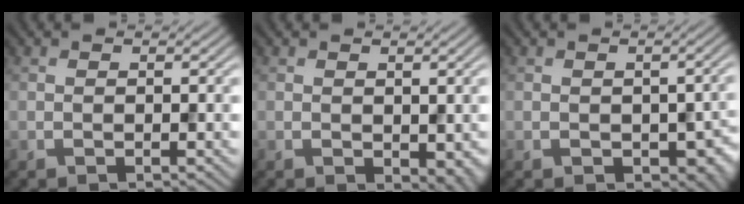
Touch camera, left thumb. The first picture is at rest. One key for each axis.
{"total": 2.2, "fx": -0.1, "fy": 1.4, "fz": 1.7, "tx": -0.025, "ty": -0.006, "tz": 0.005}
{"total": 4.6, "fx": -1.3, "fy": 3.0, "fz": 3.2, "tx": -0.044, "ty": -0.018, "tz": -0.014}